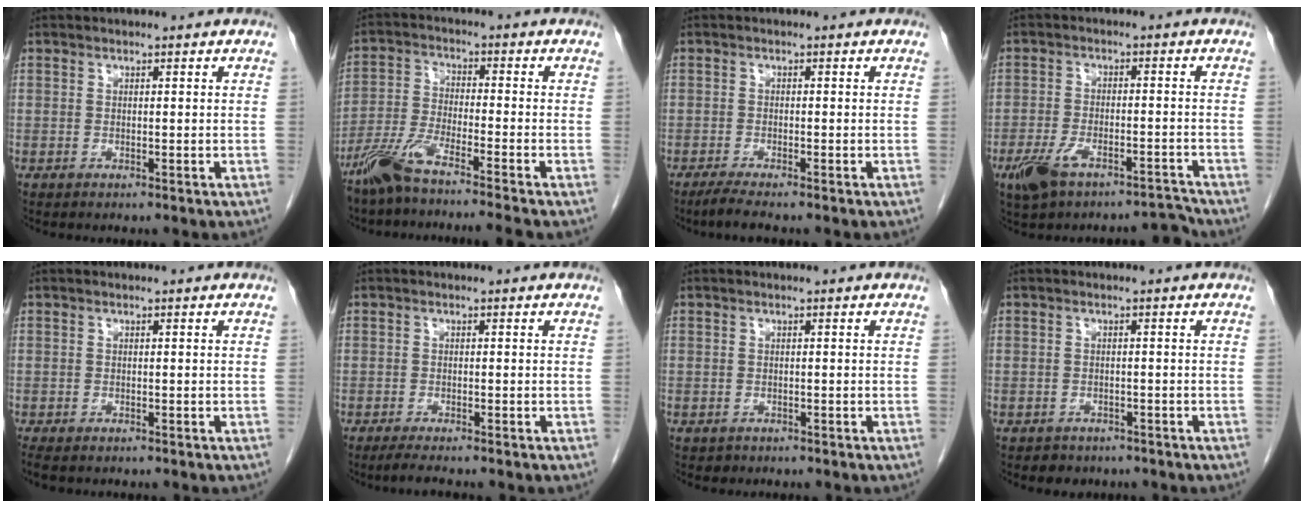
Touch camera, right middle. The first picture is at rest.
{"total": 8.6, "force": [-7.1, -1.0, 4.7], "torque": [-0.094, -0.022, -0.134]}
{"total": 2.6, "force": [-2.1, -0.2, 1.4], "torque": [-0.036, -0.007, -0.042]}
{"total": 6.9, "force": [-5.6, 2.0, 3.5], "torque": [-0.062, 0.009, -0.097]}
{"total": 2.7, "force": [-2.1, 1.1, 1.3], "torque": [-0.023, -0.008, -0.029]}
{"total": 2.6, "force": [-2.2, 0.0, 1.5], "torque": [-0.032, -0.008, -0.038]}
{"total": 0.7, "force": [-0.4, 0.6, -0.1], "torque": [-0.007, 0.002, -0.006]}
{"total": 2.6, "force": [-2.0, 1.7, 0.2], "torque": [-0.013, 0.006, -0.024]}